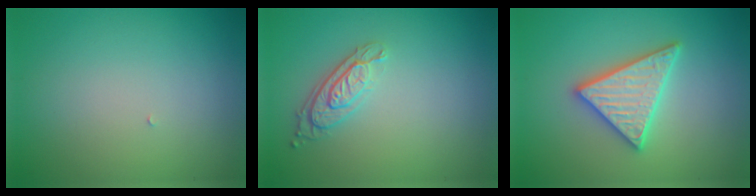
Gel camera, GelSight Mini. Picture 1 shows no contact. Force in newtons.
{"total": 3.0, "press": 2.3, "slide": 1.9}
{"total": 4.7, "press": 4.7, "slide": 0.6}